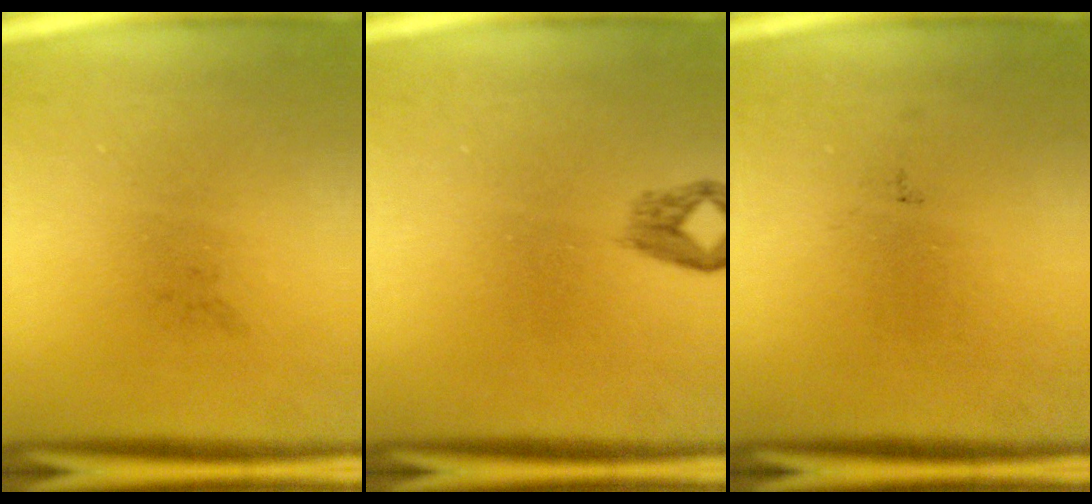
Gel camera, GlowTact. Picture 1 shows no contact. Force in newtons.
{"total": 1.4}
{"total": 0.0}